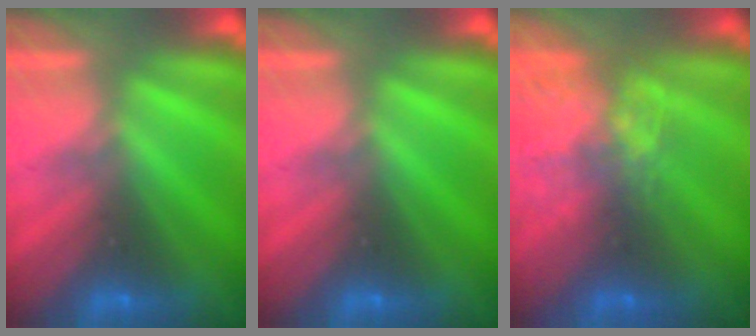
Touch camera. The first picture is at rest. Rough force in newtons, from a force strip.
{"total": 0.0}
{"total": 7.3}